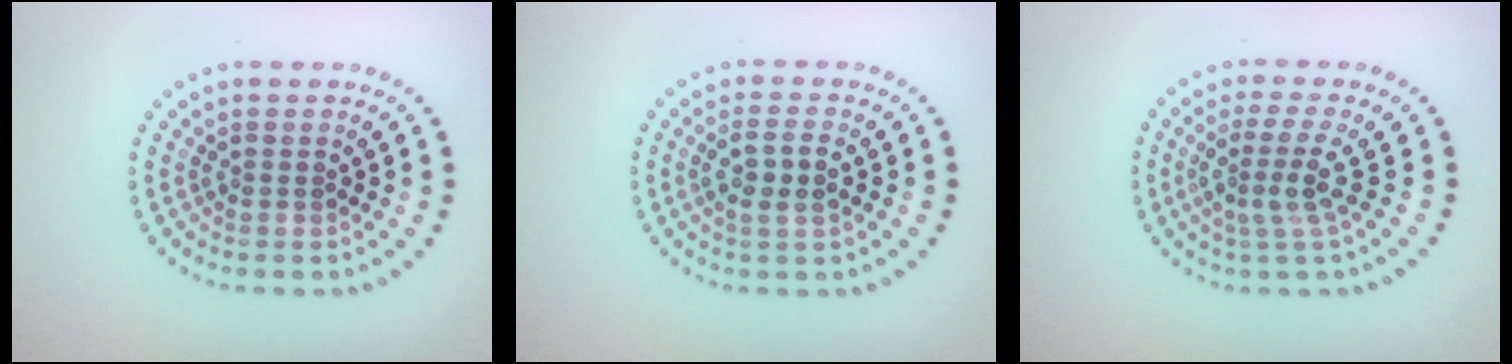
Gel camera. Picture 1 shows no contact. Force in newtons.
{"total": 2.6, "press": 2.4, "slide": 0.9}
{"total": 3.1, "press": 2.3, "slide": 2.1}